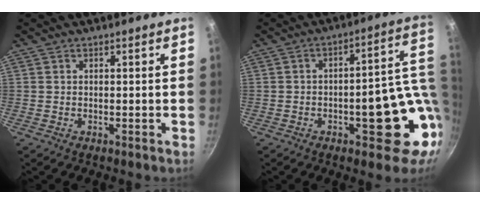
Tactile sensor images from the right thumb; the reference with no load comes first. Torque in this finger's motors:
{"motor_torque": [2.06, 1.57, 1.47, -0.42, 0.24]}